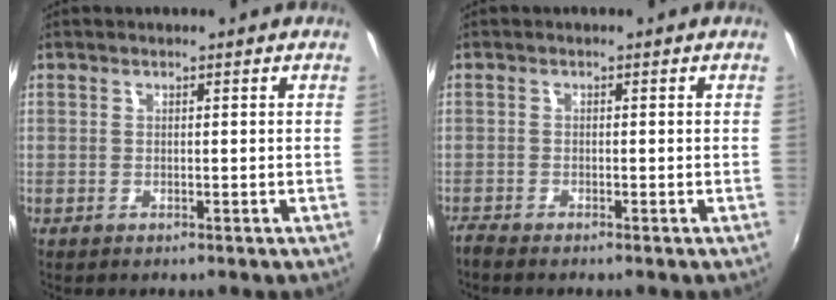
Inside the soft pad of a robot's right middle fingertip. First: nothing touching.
{"total": 1.5, "force": [-1.4, -0.1, 0.4], "torque": [-0.016, -0.005, -0.027]}